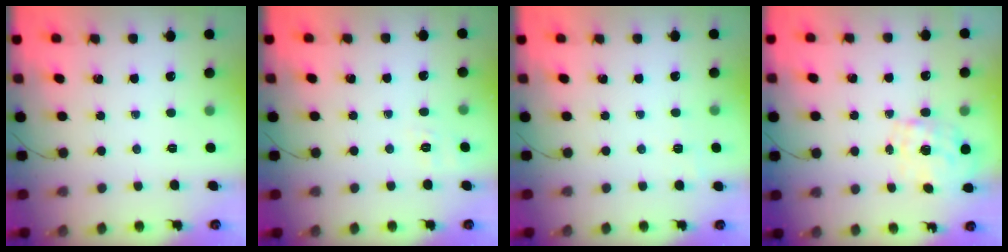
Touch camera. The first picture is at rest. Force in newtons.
{"total": 1.8, "press": 0.1, "slide": 1.8}
{"total": 1.9, "press": 0.9, "slide": 1.7}
{"total": 1.6, "press": 1.4, "slide": 0.8}